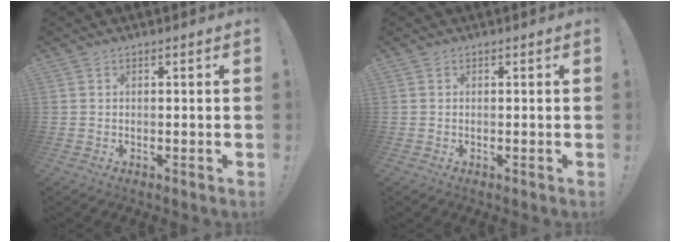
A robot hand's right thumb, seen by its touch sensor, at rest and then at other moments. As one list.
[{"total": 0.0}]